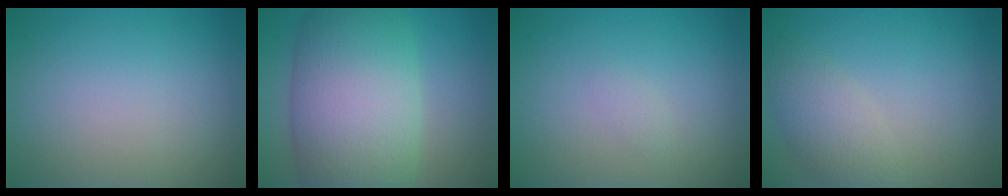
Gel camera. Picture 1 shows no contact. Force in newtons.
{"total": 11.9, "press": 11.9, "slide": 0.3}
{"total": 0.7, "press": 0.7, "slide": 0.1}
{"total": 3.0, "press": 3.0, "slide": 0.1}